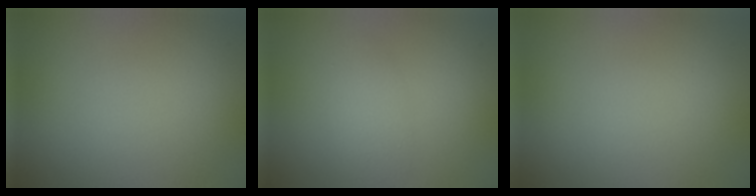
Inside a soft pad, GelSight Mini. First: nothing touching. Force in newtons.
{"total": 2.2, "press": 2.2, "slide": 0.1}
{"total": 0.0}